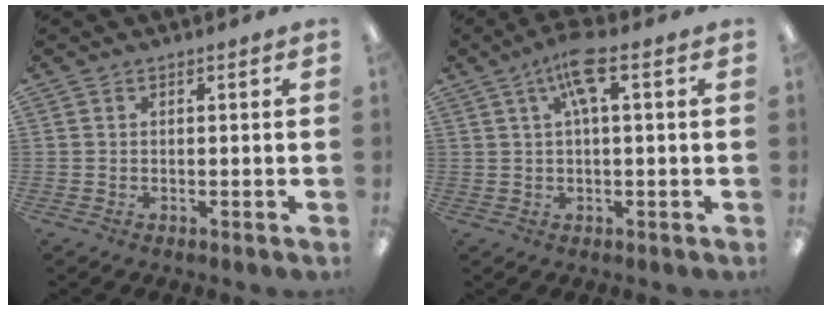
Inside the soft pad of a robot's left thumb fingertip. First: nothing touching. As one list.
[{"total": 7.7, "force": [3.0, 2.3, 6.7], "torque": [-0.126, 0.010, 0.050]}]